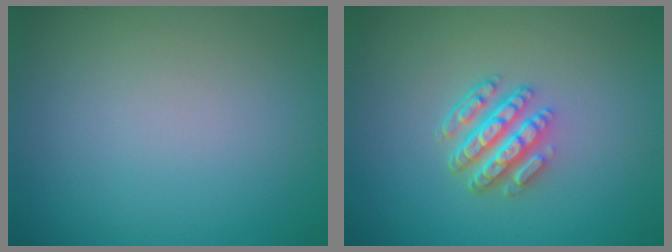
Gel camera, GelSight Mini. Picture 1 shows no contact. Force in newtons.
{"total": 4.8, "press": 3.5, "slide": 3.3}